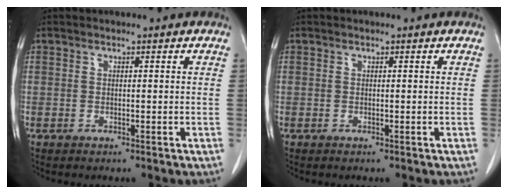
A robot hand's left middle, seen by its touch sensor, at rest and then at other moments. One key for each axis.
{"total": 0.0}